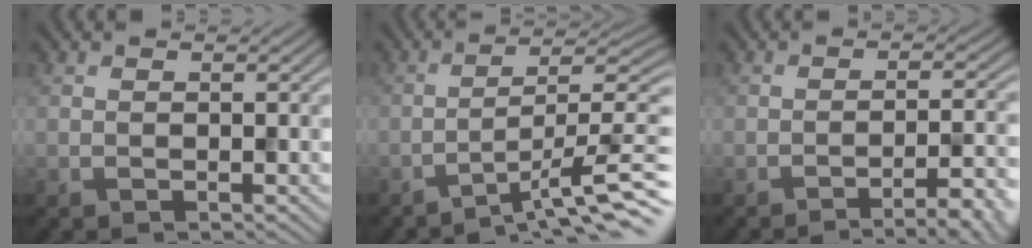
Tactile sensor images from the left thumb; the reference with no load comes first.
{"total": 10.8, "force": [-6.3, 1.8, 8.6], "torque": [-0.120, 0.011, -0.101]}
{"total": 7.6, "force": [-4.9, 1.4, 5.5], "torque": [-0.073, 0.012, -0.070]}